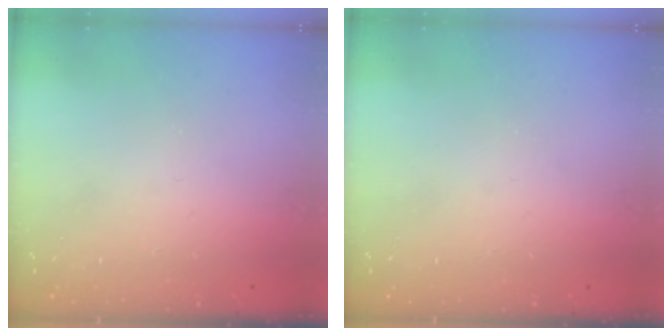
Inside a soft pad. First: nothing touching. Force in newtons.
{"total": 0.0}